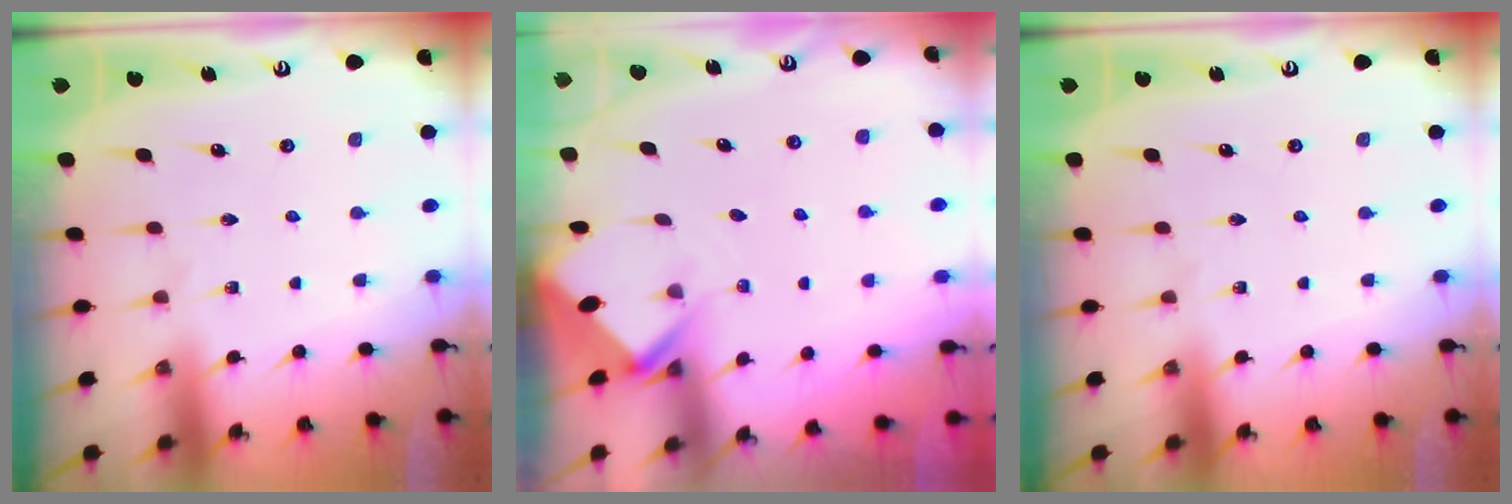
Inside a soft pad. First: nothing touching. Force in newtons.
{"total": 2.2, "press": 2.2, "slide": 0.1}
{"total": 0.0}